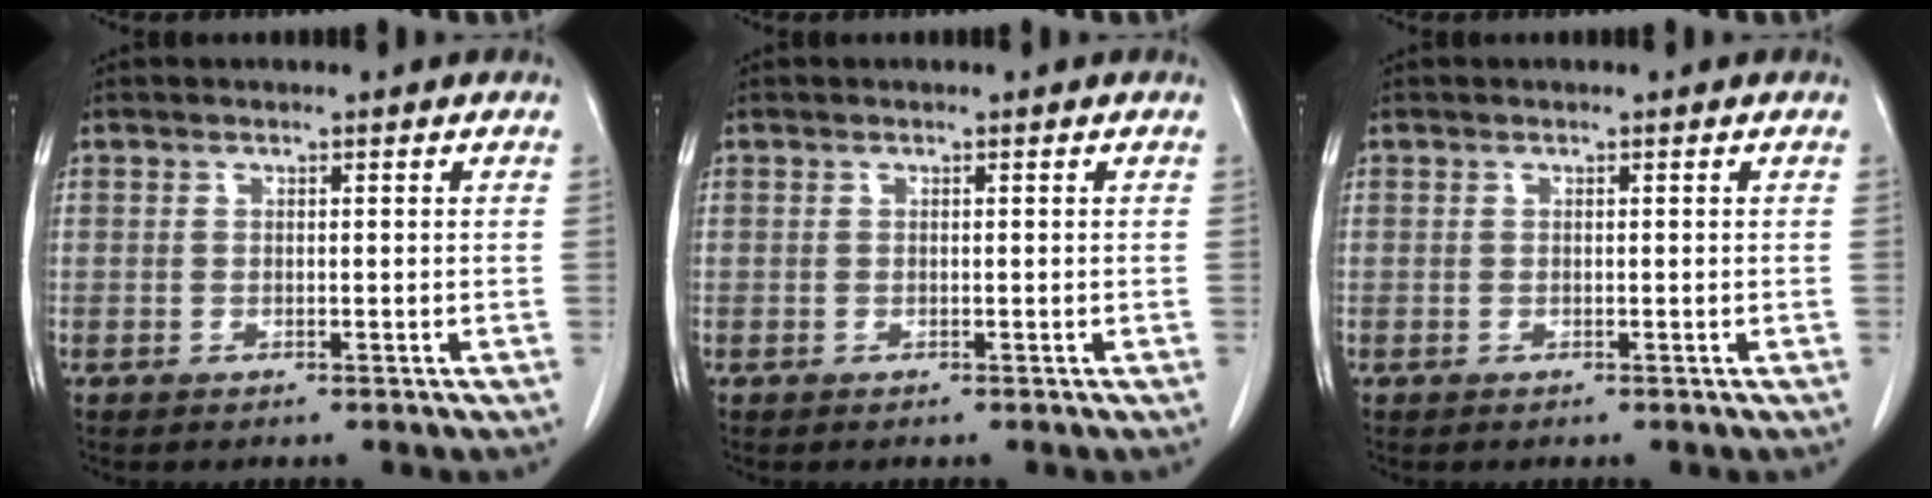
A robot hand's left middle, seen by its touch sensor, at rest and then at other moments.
{"total": 0.0}
{"total": 0.0}